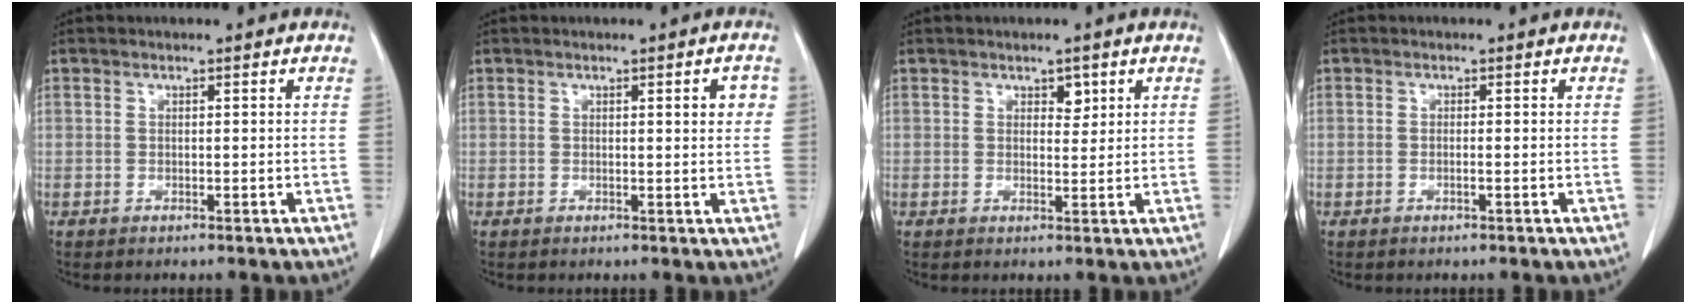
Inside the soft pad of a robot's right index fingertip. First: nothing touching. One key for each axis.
{"total": 2.7, "fx": 0.8, "fy": 0.6, "fz": 2.5, "tx": -0.027, "ty": 0.001, "tz": 0.009}
{"total": 1.9, "fx": 1.1, "fy": 1.2, "fz": 1.1, "tx": -0.012, "ty": -0.001, "tz": 0.017}
{"total": 0.5, "fx": -0.1, "fy": -0.1, "fz": 0.5, "tx": -0.008, "ty": 0.001, "tz": 0.000}